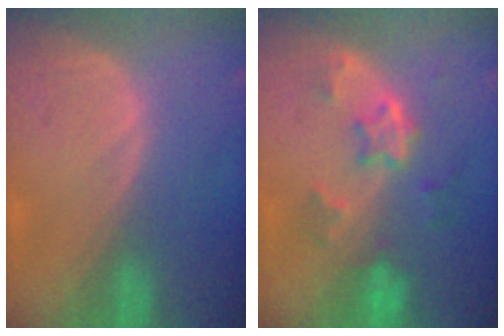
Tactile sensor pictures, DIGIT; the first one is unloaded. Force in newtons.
{"total": 6.1, "press": 5.5, "slide": 2.7}